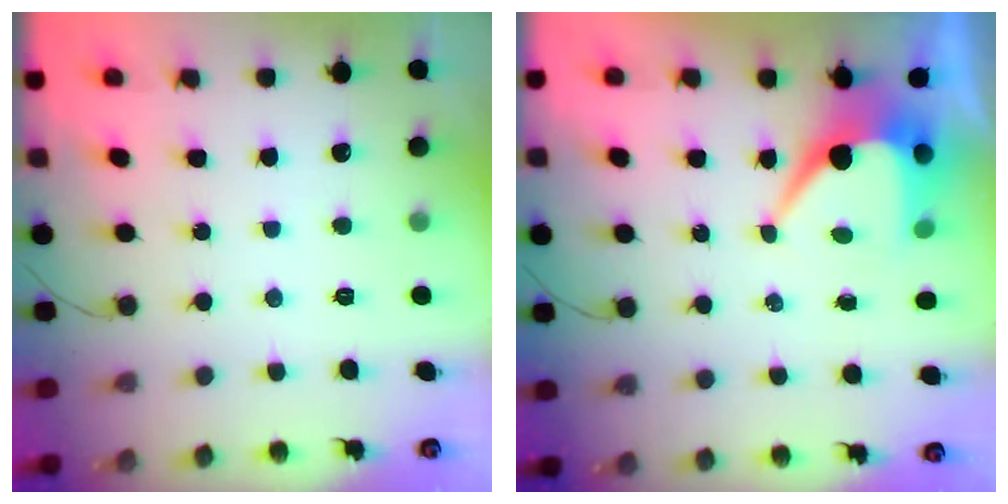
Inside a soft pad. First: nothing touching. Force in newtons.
{"total": 8.0, "press": 8.0, "slide": 0.6}